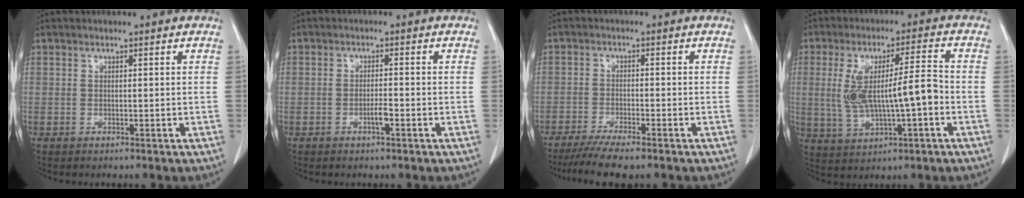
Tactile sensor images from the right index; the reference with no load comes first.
{"total": 1.9, "force": [-0.9, 0.2, 1.7], "torque": [-0.031, 0.000, -0.014]}
{"total": 7.3, "force": [-5.9, 0.2, 4.3], "torque": [-0.067, -0.018, -0.097]}
{"total": 10.5, "force": [-0.8, 2.2, 10.2], "torque": [-0.199, 0.017, -0.004]}